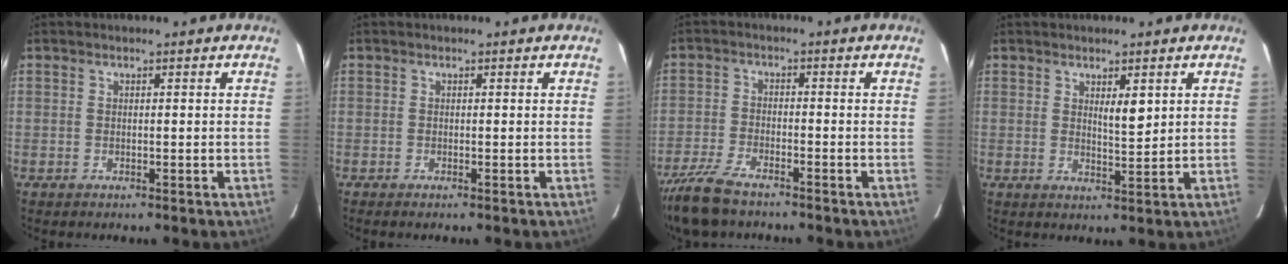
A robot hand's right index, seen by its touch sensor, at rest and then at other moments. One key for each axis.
{"total": 0.6, "fx": -0.5, "fy": 0.0, "fz": 0.3, "tx": -0.007, "ty": -0.002, "tz": -0.009}
{"total": 7.6, "fx": -6.3, "fy": 1.9, "fz": 3.9, "tx": -0.082, "ty": -0.020, "tz": -0.113}
{"total": 3.1, "fx": 1.3, "fy": 0.7, "fz": 2.7, "tx": -0.046, "ty": -0.007, "tz": 0.024}